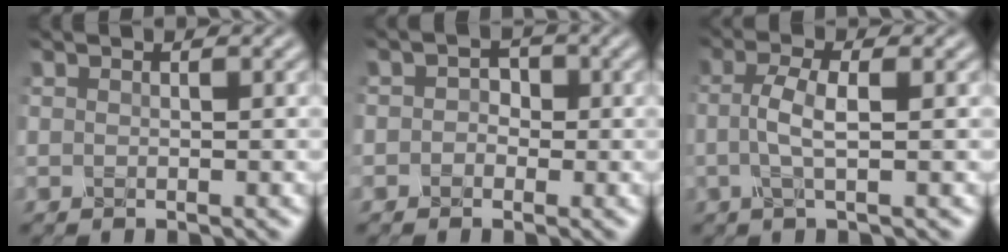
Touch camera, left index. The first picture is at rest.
{"total": 1.7, "force": [-0.5, 1.5, 0.6], "torque": [0.002, 0.004, -0.018]}
{"total": 2.7, "force": [-0.5, 0.5, 2.6], "torque": [-0.056, 0.005, -0.013]}